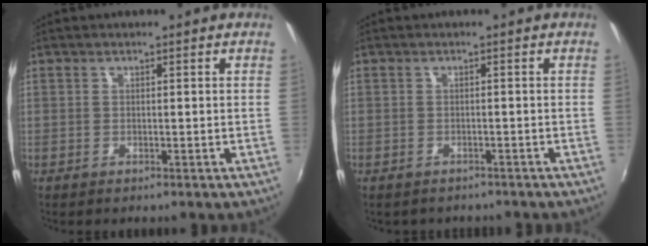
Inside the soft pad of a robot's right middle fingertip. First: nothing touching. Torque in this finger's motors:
{"motor_torque": [-0.43, -1.07, -0.02, 0.00]}